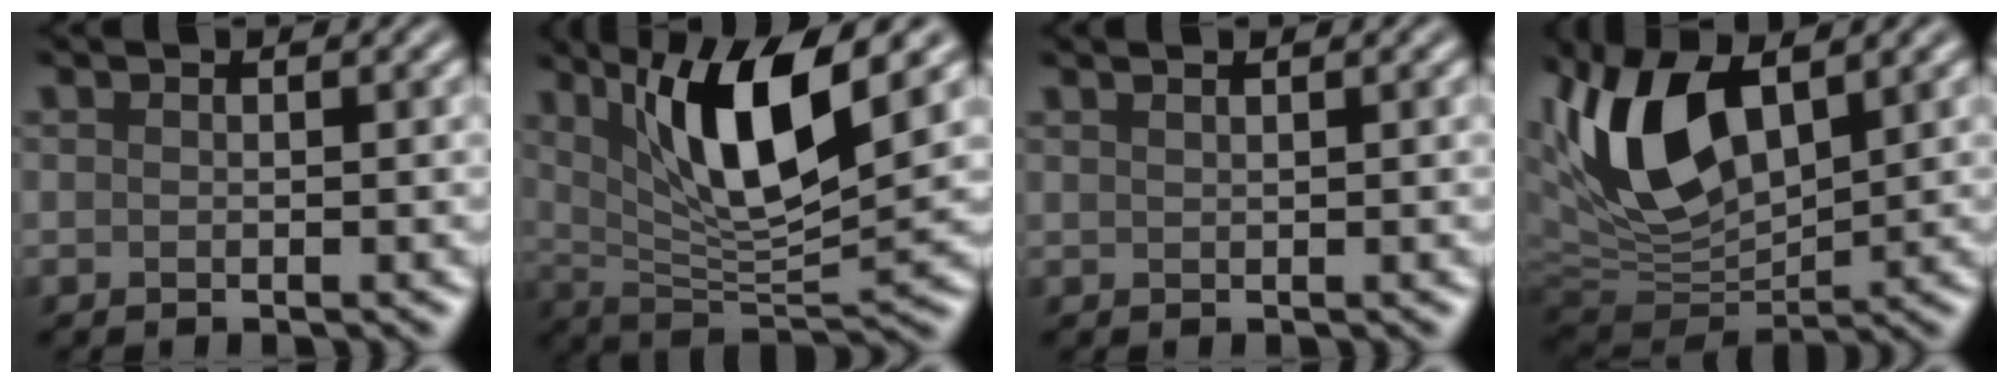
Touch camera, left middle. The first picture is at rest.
{"total": 9.7, "force": [3.7, 2.6, 8.5], "torque": [-0.138, -0.013, 0.068]}
{"total": 1.1, "force": [0.8, 0.4, 0.6], "torque": [-0.001, -0.001, 0.005]}
{"total": 11.0, "force": [3.6, 5.6, 8.8], "torque": [-0.200, 0.008, 0.058]}